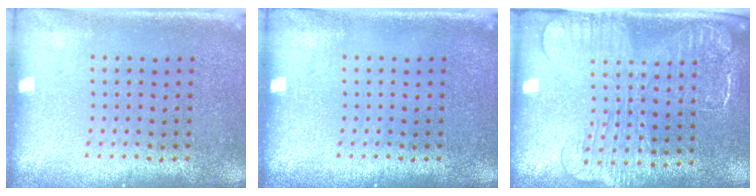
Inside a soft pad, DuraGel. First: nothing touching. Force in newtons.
{"total": 0.0}
{"total": 2.3, "press": 2.0, "slide": 1.3}